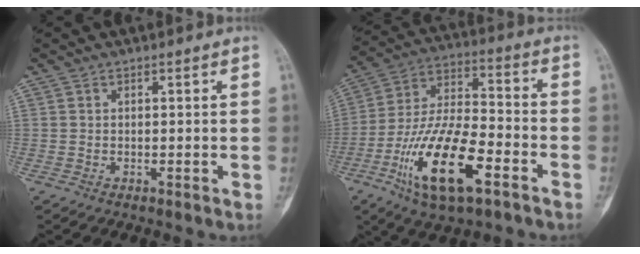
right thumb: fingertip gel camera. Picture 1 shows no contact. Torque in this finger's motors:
{"motor_torque": [0.35, 0.52, 1.67, -1.10, 0.17]}